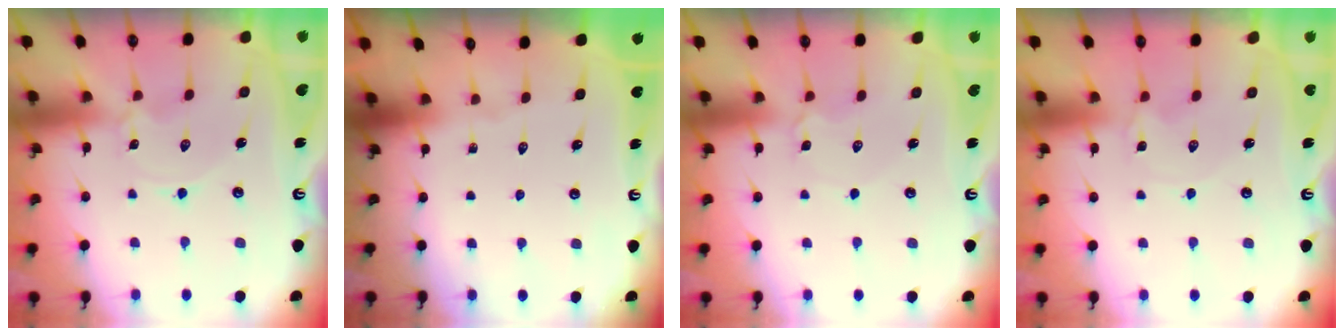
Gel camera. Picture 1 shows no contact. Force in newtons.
{"total": 0.0}
{"total": 2.6, "press": 2.6, "slide": 0.3}
{"total": 0.8, "press": 0.7, "slide": 0.3}